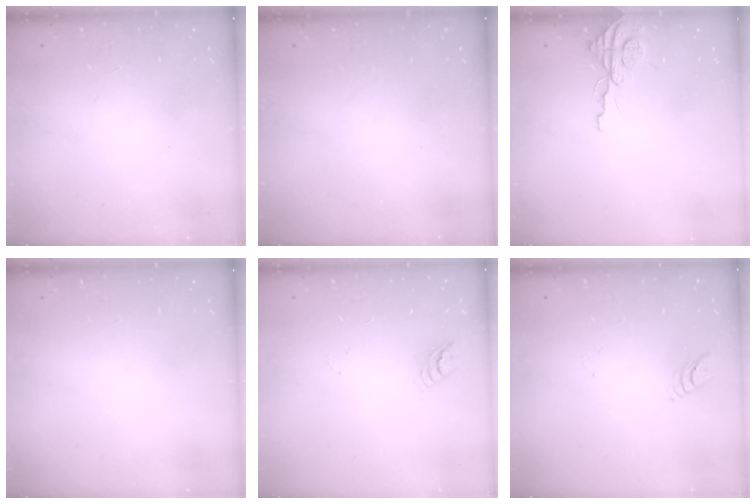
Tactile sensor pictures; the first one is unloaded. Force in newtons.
{"total": 0.0}
{"total": 4.1, "press": 4.1, "slide": 0.3}
{"total": 0.0}
{"total": 3.4, "press": 3.4, "slide": 0.4}
{"total": 3.8, "press": 3.8, "slide": 0.4}